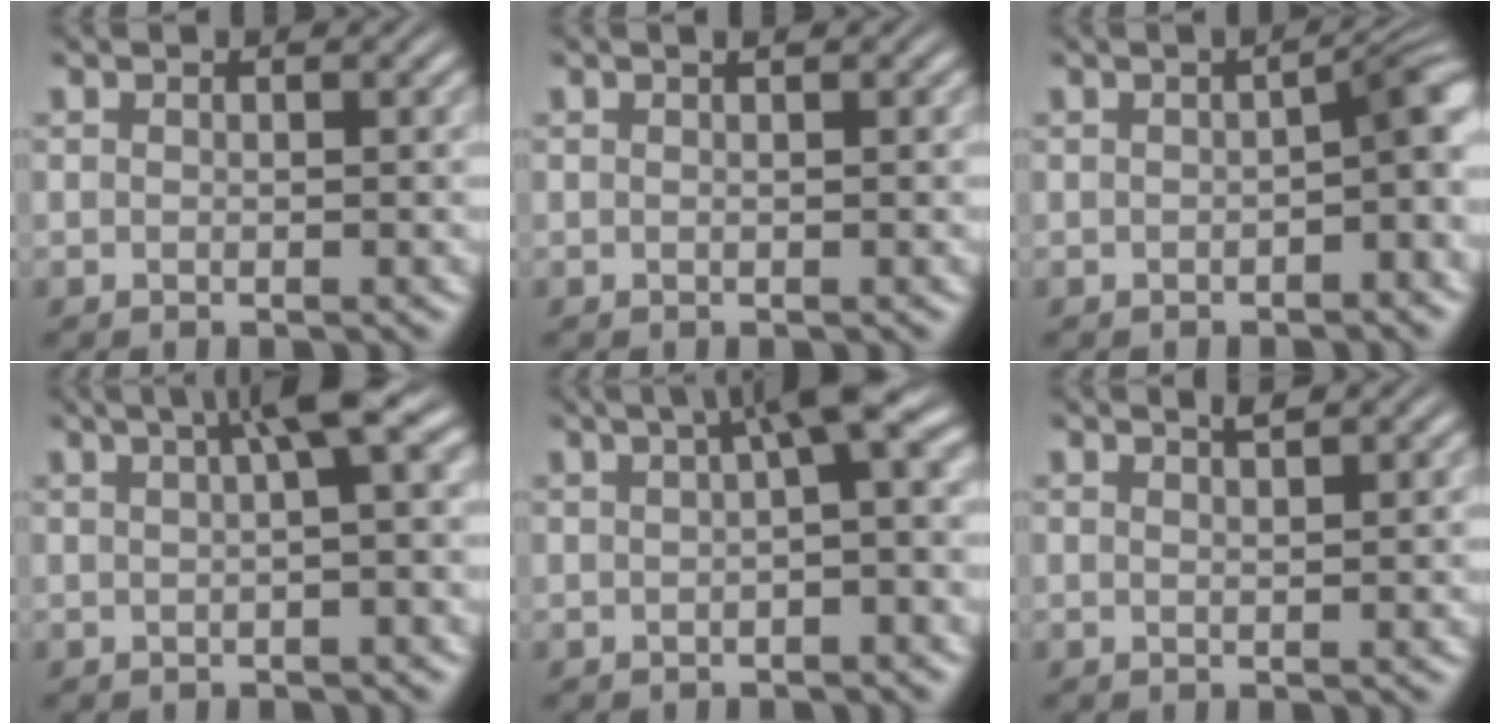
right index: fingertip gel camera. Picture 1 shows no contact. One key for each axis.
{"total": 0.5, "fx": 0.3, "fy": -0.2, "fz": 0.4, "tx": -0.003, "ty": 0.002, "tz": 0.003}
{"total": 3.1, "fx": -0.9, "fy": 1.0, "fz": 2.8, "tx": -0.032, "ty": 0.004, "tz": -0.012}
{"total": 5.2, "fx": 2.2, "fy": 1.4, "fz": 4.5, "tx": -0.051, "ty": 0.027, "tz": 0.024}
{"total": 5.0, "fx": 1.7, "fy": 1.3, "fz": 4.5, "tx": -0.055, "ty": 0.024, "tz": 0.020}
{"total": 1.4, "fx": 1.1, "fy": -0.4, "fz": 0.8, "tx": -0.011, "ty": -0.002, "tz": 0.020}